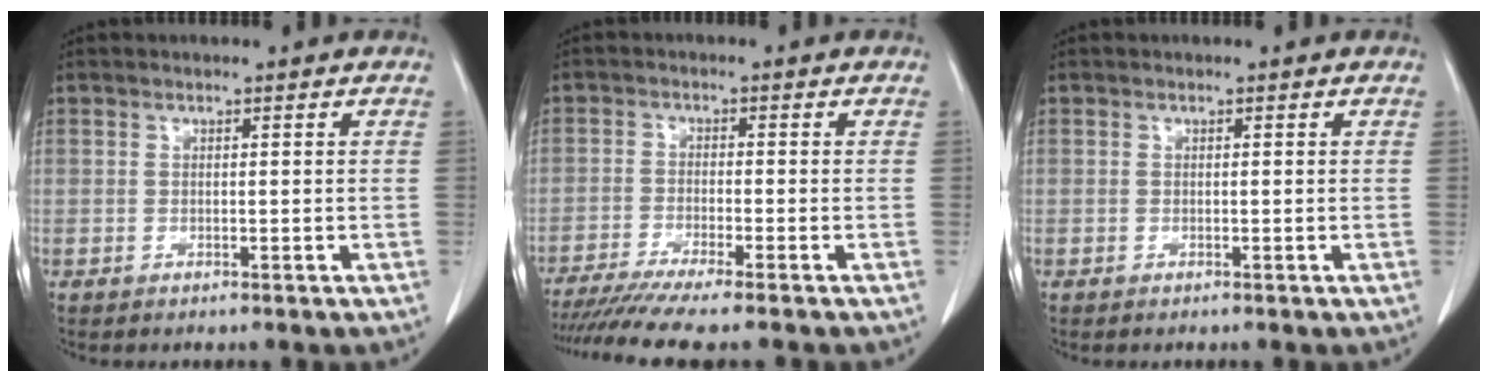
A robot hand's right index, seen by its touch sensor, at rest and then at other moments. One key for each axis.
{"total": 10.6, "fx": -9.0, "fy": -0.8, "fz": 5.6, "tx": -0.072, "ty": -0.024, "tz": -0.141}
{"total": 0.0}